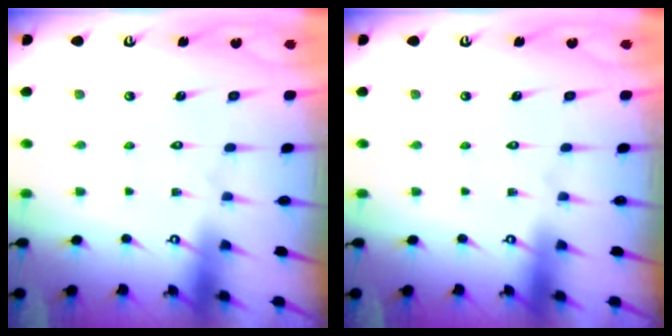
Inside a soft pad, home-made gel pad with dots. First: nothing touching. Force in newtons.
{"total": 0.0}